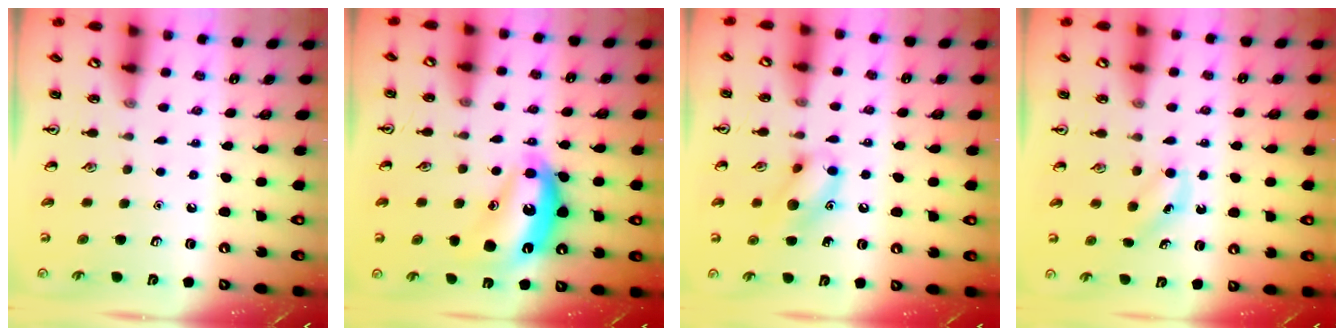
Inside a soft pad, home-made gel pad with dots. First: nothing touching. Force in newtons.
{"total": 14.4, "press": 14.4, "slide": 1.3}
{"total": 9.8, "press": 9.7, "slide": 1.2}
{"total": 3.7, "press": 3.6, "slide": 1.0}